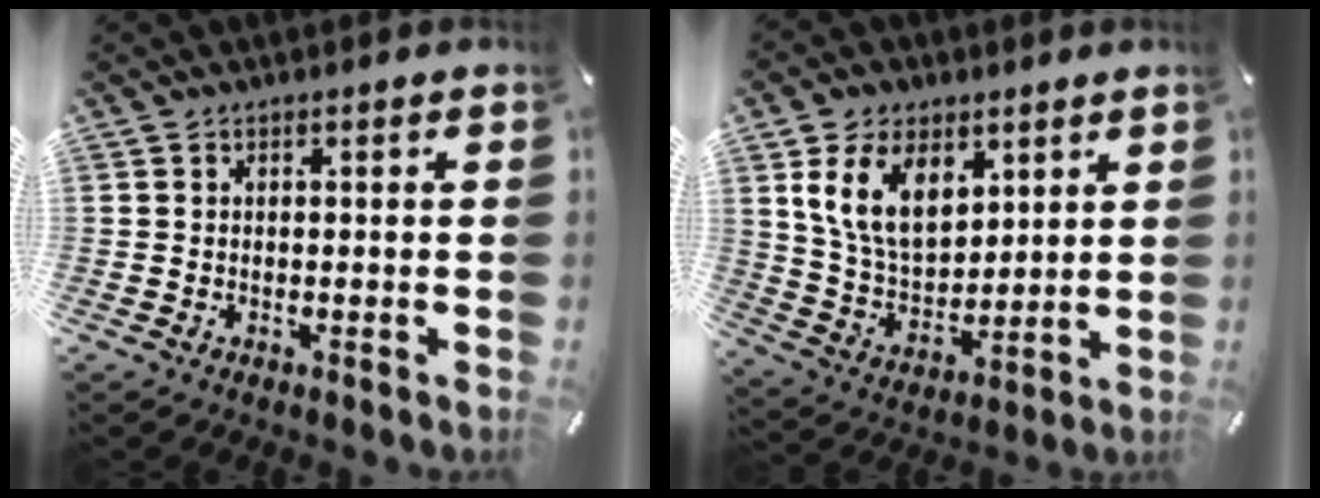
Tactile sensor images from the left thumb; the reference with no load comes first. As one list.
[{"total": 13.8, "force": [6.3, 9.2, 8.1], "torque": [-0.178, -0.017, 0.117]}]